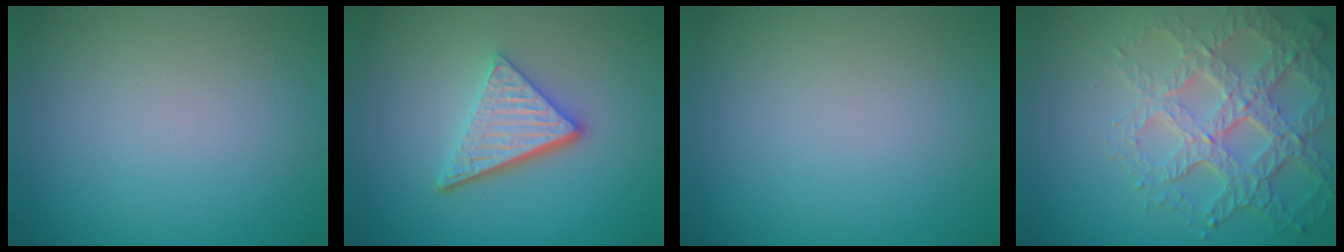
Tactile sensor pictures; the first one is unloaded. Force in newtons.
{"total": 4.6, "press": 3.4, "slide": 3.1}
{"total": 0.0}
{"total": 7.1, "press": 5.1, "slide": 5.0}